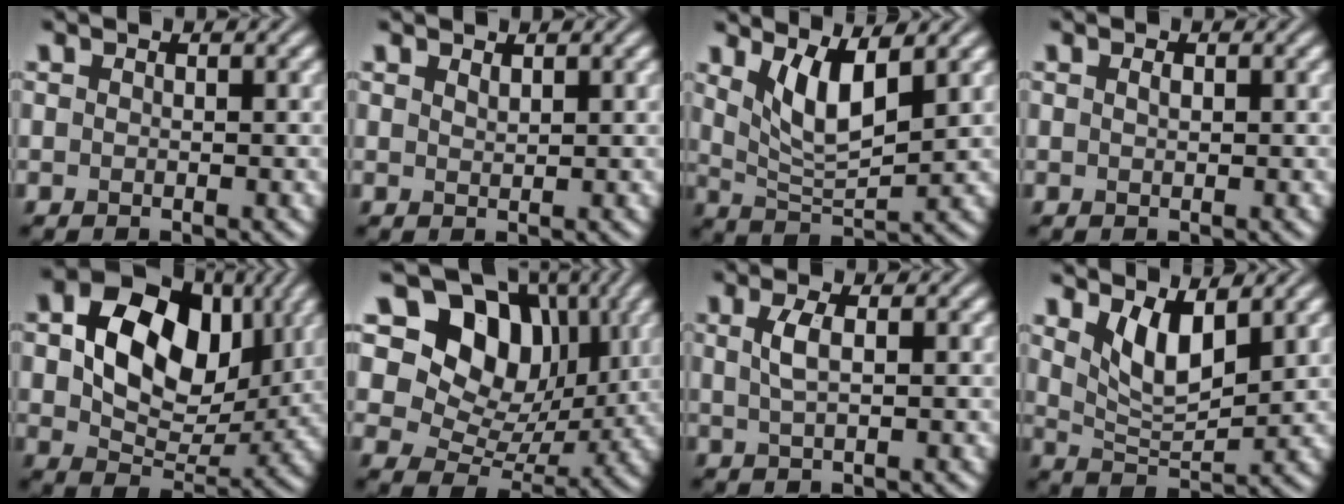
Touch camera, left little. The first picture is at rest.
{"total": 0.8, "force": [0.7, 0.1, 0.3], "torque": [-0.006, 0.000, 0.015]}
{"total": 4.9, "force": [2.4, 1.5, 4.0], "torque": [-0.083, -0.011, 0.050]}
{"total": 0.6, "force": [0.2, 0.2, 0.5], "torque": [-0.011, 0.003, 0.004]}
{"total": 11.0, "force": [2.6, 7.4, 7.7], "torque": [-0.129, -0.001, 0.038]}
{"total": 11.2, "force": [4.8, 7.9, 6.3], "torque": [-0.102, 0.004, 0.068]}
{"total": 2.1, "force": [0.5, 0.6, 1.9], "torque": [-0.043, 0.003, 0.011]}
{"total": 4.7, "force": [2.4, 1.8, 3.6], "torque": [-0.078, -0.012, 0.048]}